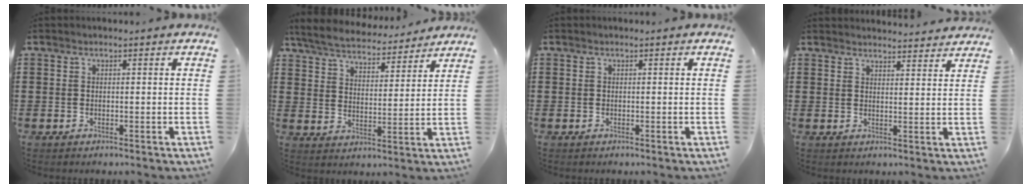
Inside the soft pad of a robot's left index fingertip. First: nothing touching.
{"total": 5.4, "force": [5.3, 0.5, 1.1], "torque": [-0.049, -0.034, 0.089]}
{"total": 0.0}
{"total": 2.9, "force": [2.9, -0.1, 0.0], "torque": [-0.001, -0.018, 0.053]}